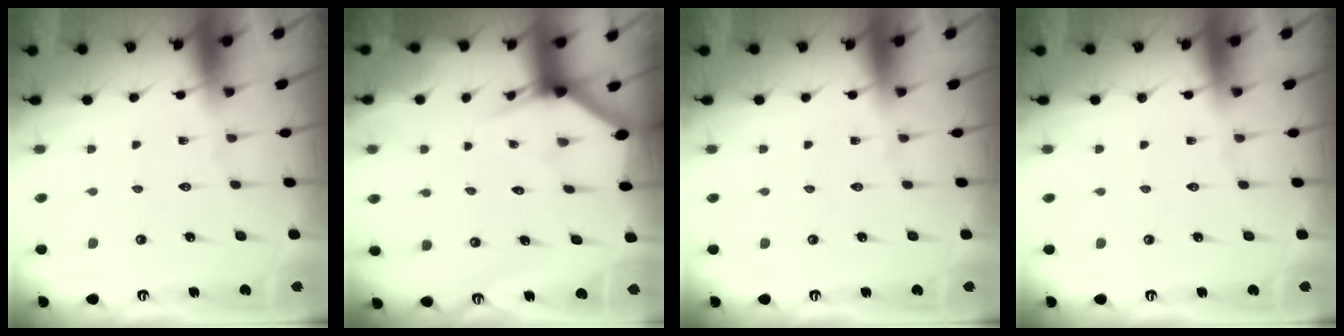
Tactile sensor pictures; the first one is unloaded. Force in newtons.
{"total": 2.9, "press": 2.9, "slide": 0.1}
{"total": 0.0}
{"total": 0.0}